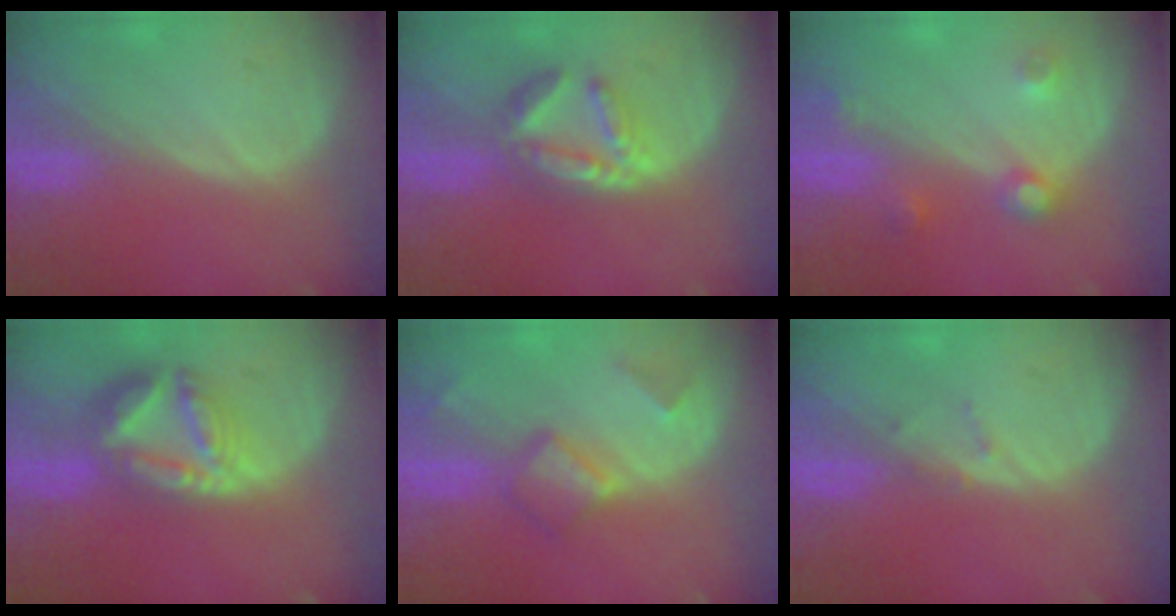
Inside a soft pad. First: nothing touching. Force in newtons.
{"total": 5.8, "press": 5.5, "slide": 1.6}
{"total": 3.7, "press": 3.4, "slide": 1.4}
{"total": 8.4, "press": 7.3, "slide": 4.1}
{"total": 4.9, "press": 4.7, "slide": 1.4}
{"total": 1.1, "press": 0.8, "slide": 0.7}